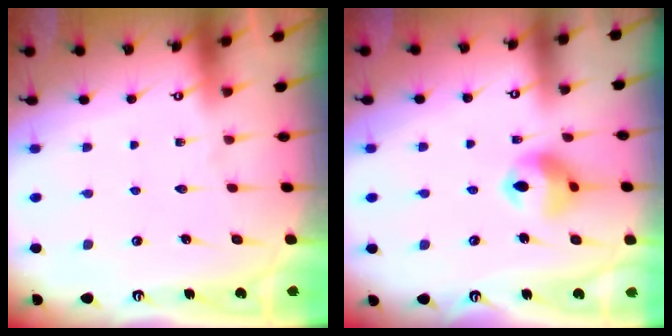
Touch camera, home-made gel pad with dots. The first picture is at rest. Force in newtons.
{"total": 11.0, "press": 10.9, "slide": 1.5}